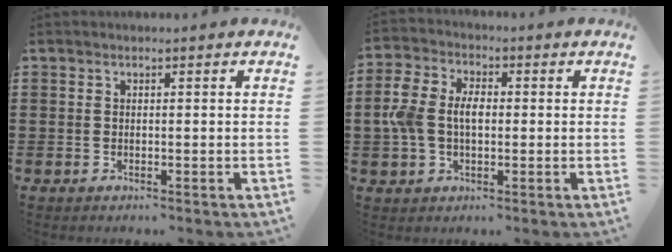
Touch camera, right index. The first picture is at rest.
{"total": 6.0, "force": [-0.3, 4.0, 4.5], "torque": [-0.119, 0.004, -0.016]}